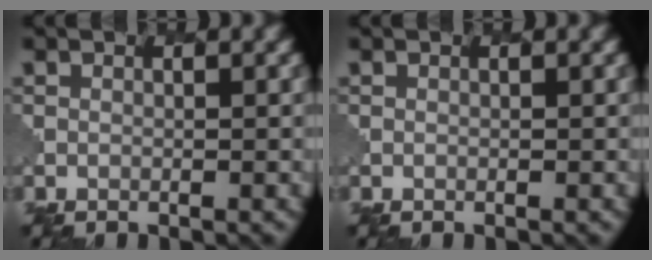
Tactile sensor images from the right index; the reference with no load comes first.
{"total": 0.0}